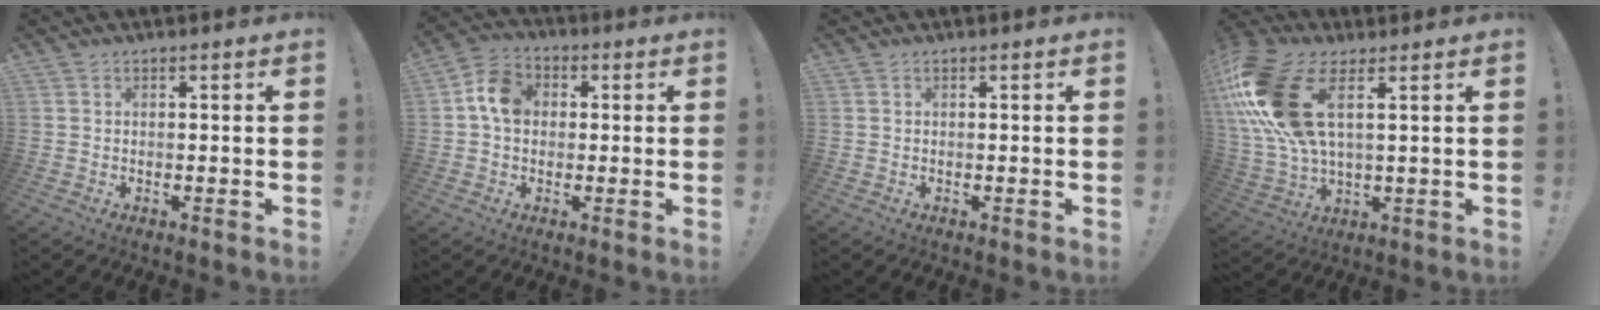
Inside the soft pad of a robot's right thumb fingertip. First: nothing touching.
{"total": 9.2, "force": [1.1, 7.1, 5.8], "torque": [-0.093, 0.016, 0.025]}
{"total": 0.0}
{"total": 20.8, "force": [7.0, 10.3, 16.6], "torque": [-0.331, -0.022, 0.131]}